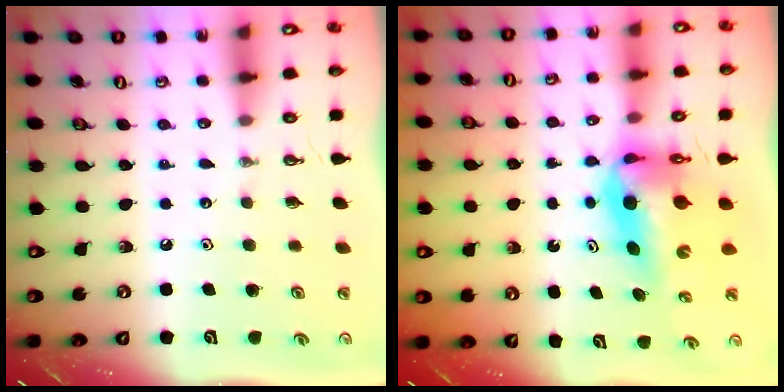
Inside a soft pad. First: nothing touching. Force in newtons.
{"total": 8.1, "press": 7.9, "slide": 1.9}